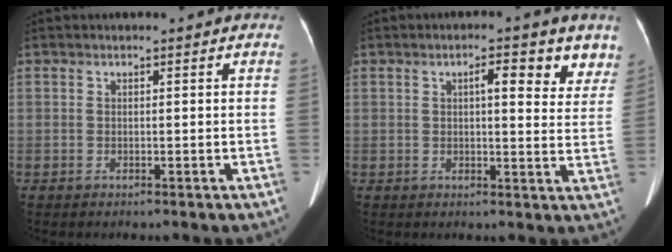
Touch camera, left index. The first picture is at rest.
{"total": 6.6, "force": [3.7, 1.9, 5.1], "torque": [-0.050, 0.006, 0.042]}